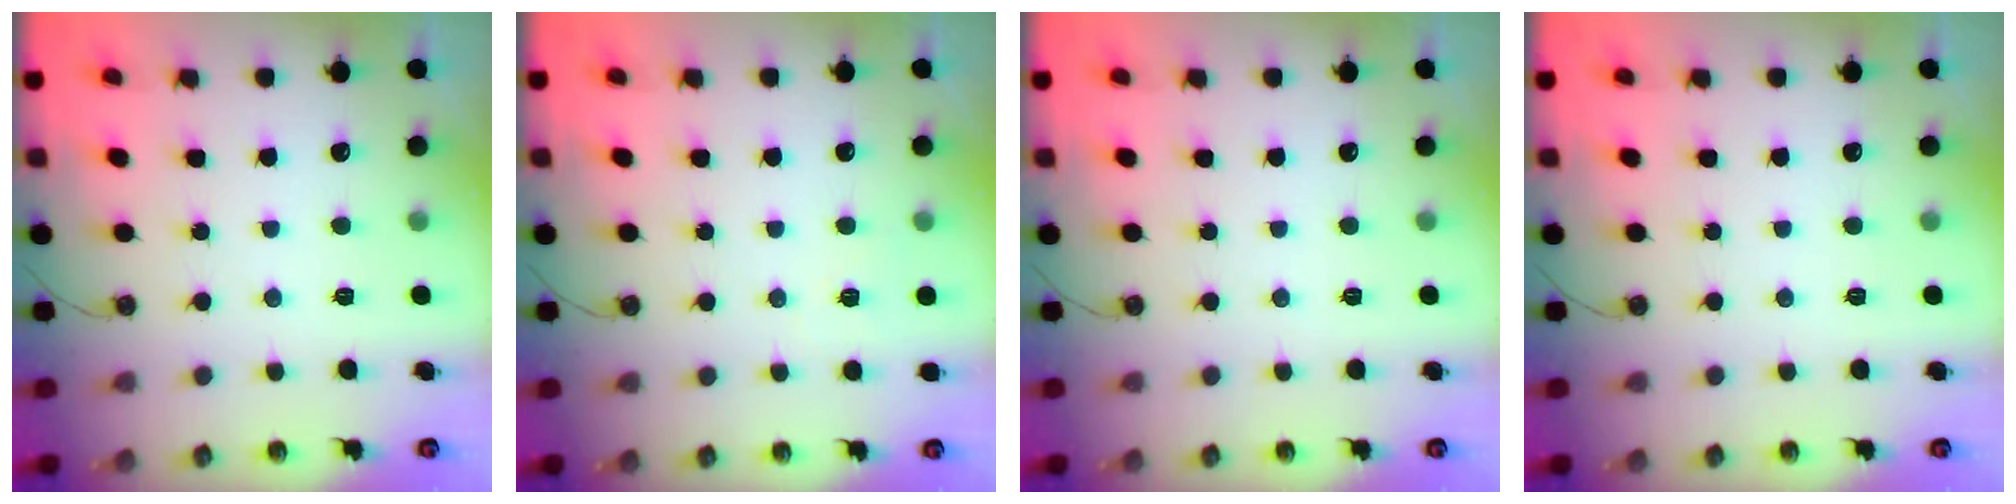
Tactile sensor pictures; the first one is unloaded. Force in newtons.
{"total": 4.0, "press": 4.0, "slide": 0.2}
{"total": 0.0}
{"total": 0.0}